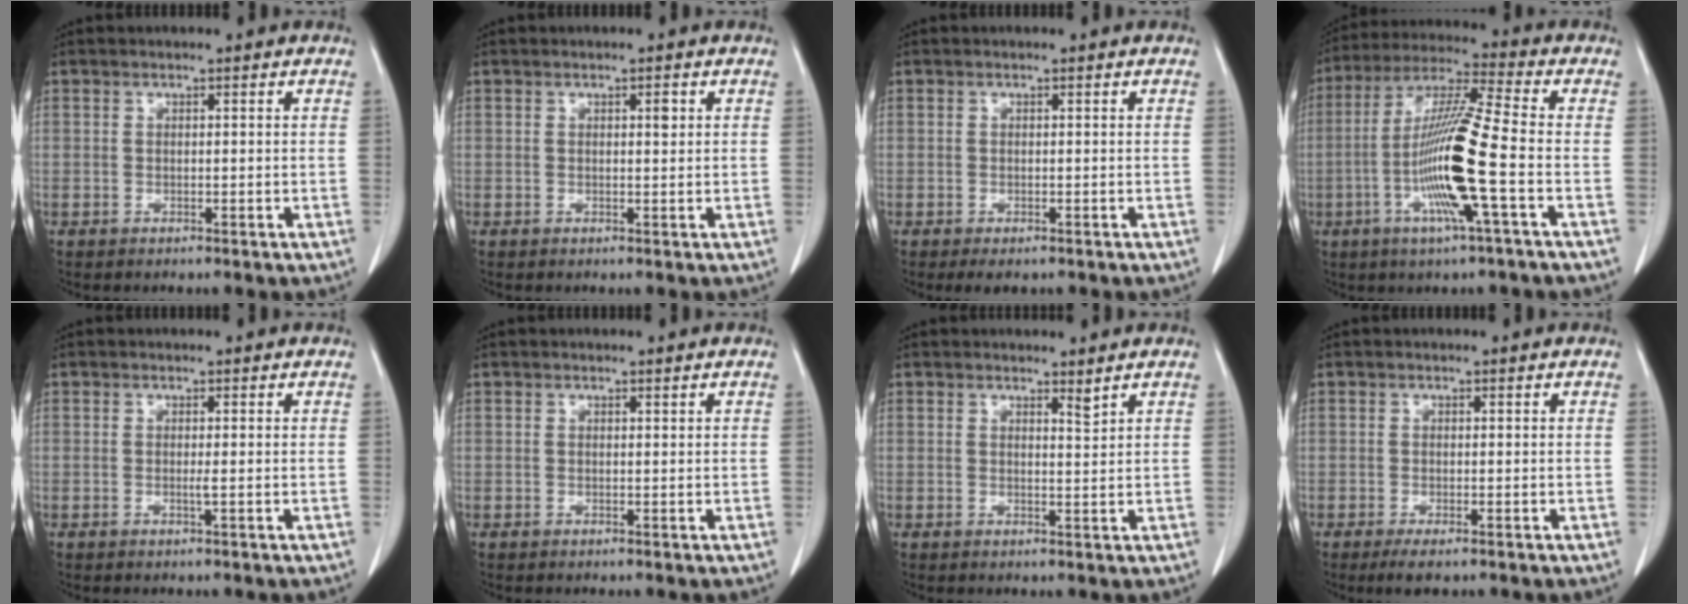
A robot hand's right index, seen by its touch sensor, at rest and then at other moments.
{"total": 1.1, "force": [0.4, 0.3, 1.0], "torque": [-0.015, 0.002, 0.005]}
{"total": 1.7, "force": [-1.0, 0.9, 1.0], "torque": [-0.010, -0.002, -0.007]}
{"total": 14.0, "force": [-3.5, -0.6, 13.5], "torque": [-0.270, -0.008, -0.075]}
{"total": 0.7, "force": [-0.1, -0.1, 0.7], "torque": [-0.011, -0.001, -0.002]}
{"total": 0.0}
{"total": 1.3, "force": [1.2, -0.1, 0.5], "torque": [-0.009, -0.011, 0.019]}
{"total": 2.2, "force": [-1.4, 0.5, 1.6], "torque": [-0.022, -0.004, -0.020]}